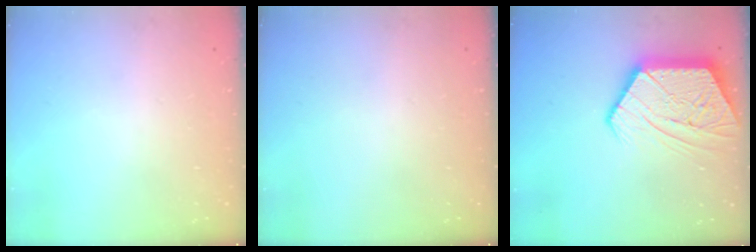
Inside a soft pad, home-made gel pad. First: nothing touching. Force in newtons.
{"total": 0.0}
{"total": 16.0, "press": 16.0, "slide": 0.9}